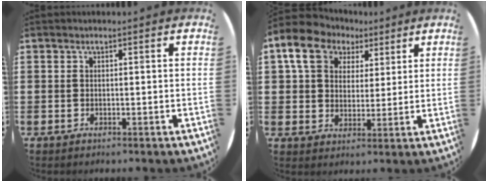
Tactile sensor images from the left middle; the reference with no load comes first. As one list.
[{"total": 8.4, "force": [5.0, 6.2, 2.6], "torque": [-0.078, 0.007, 0.093]}]